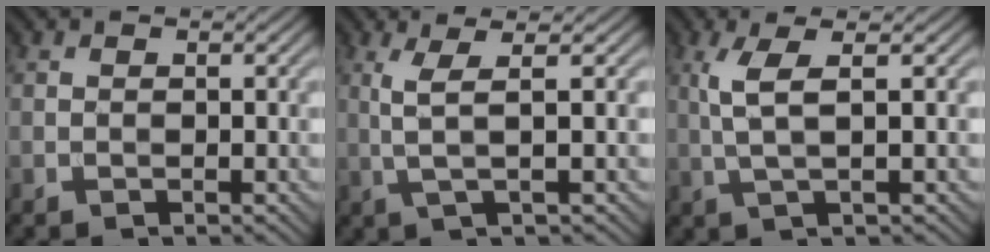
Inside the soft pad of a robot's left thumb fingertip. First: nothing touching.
{"total": 3.9, "force": [0.9, 0.5, 3.7], "torque": [-0.076, 0.004, 0.019]}
{"total": 4.3, "force": [1.0, 0.7, 4.1], "torque": [-0.087, 0.008, 0.022]}